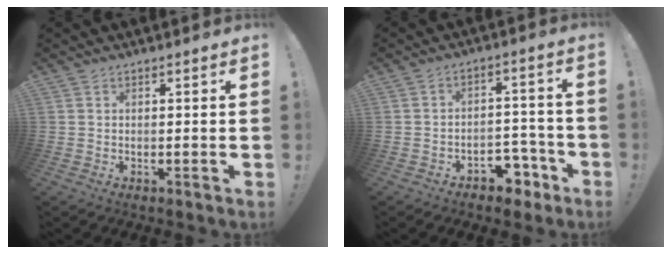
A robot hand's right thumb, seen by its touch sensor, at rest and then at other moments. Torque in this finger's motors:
{"motor_torque": [0.95, 0.65, 0.37, -0.57, -0.02]}